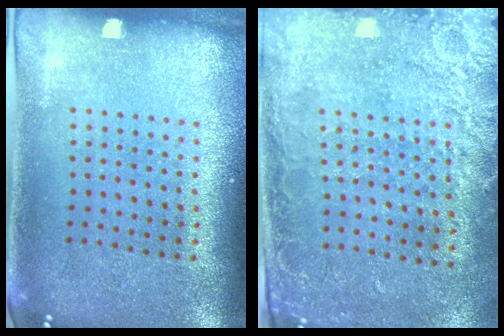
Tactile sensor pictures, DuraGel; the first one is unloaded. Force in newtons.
{"total": 2.7, "press": 2.2, "slide": 1.5}